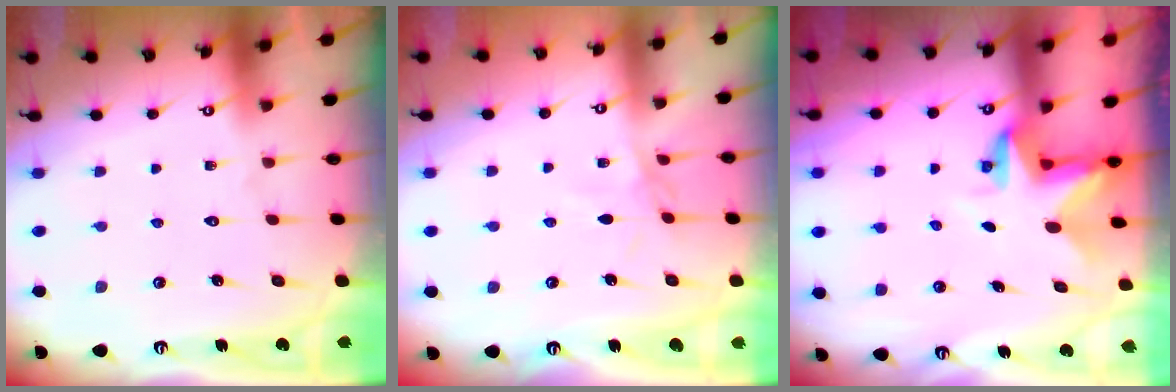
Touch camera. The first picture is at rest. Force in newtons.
{"total": 2.4, "press": 2.3, "slide": 0.4}
{"total": 3.3, "press": 3.3, "slide": 0.2}